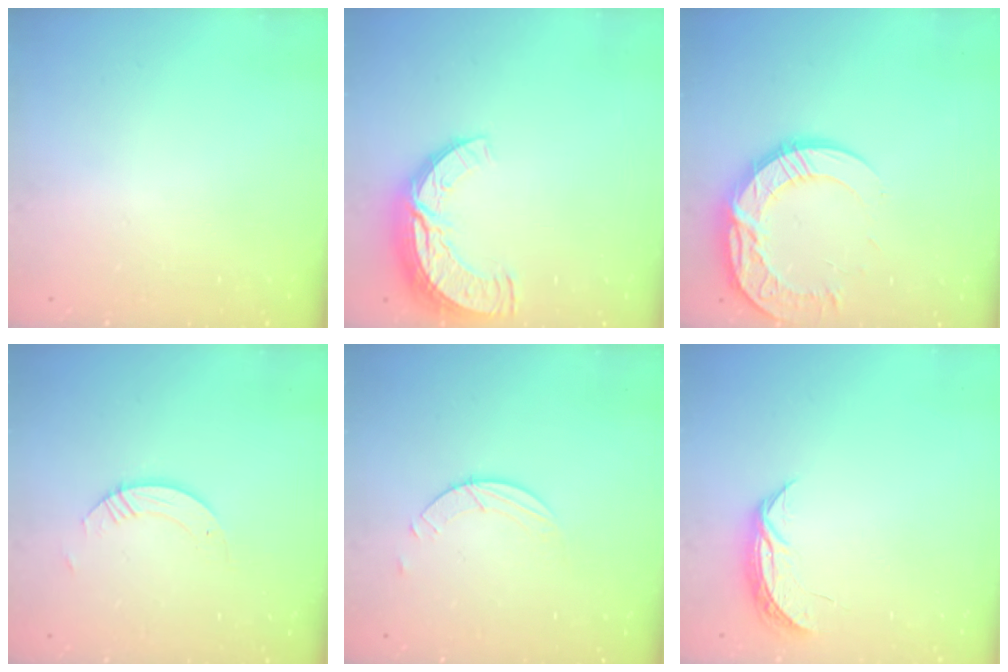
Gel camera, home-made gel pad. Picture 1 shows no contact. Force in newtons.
{"total": 11.6, "press": 11.5, "slide": 1.0}
{"total": 17.2, "press": 17.2, "slide": 0.7}
{"total": 3.7, "press": 3.7, "slide": 0.3}
{"total": 2.6, "press": 2.6, "slide": 0.3}
{"total": 5.8, "press": 5.8, "slide": 0.6}